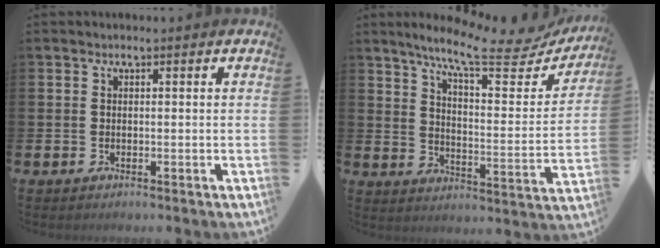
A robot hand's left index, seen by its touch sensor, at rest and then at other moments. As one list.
[{"total": 10.6, "force": [8.5, 2.1, 5.8], "torque": [-0.118, -0.052, 0.137]}]